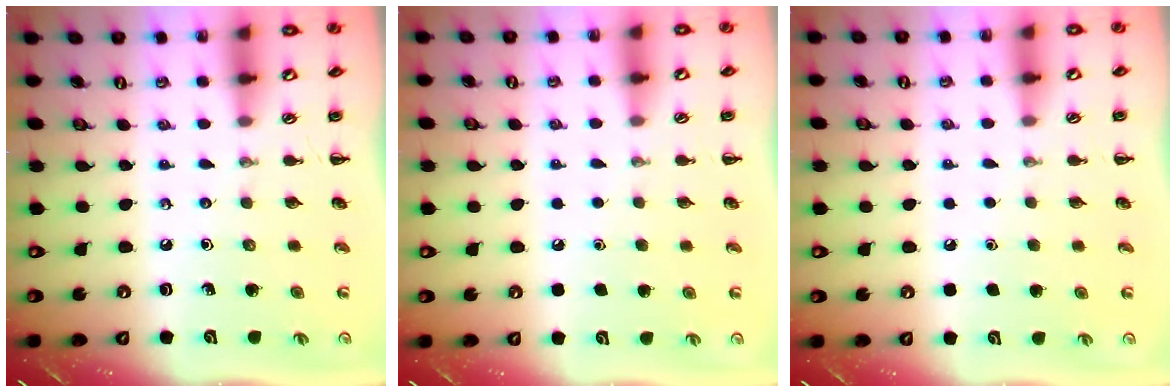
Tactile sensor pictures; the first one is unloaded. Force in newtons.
{"total": 1.8, "press": 1.7, "slide": 0.1}
{"total": 1.8, "press": 1.7, "slide": 0.1}